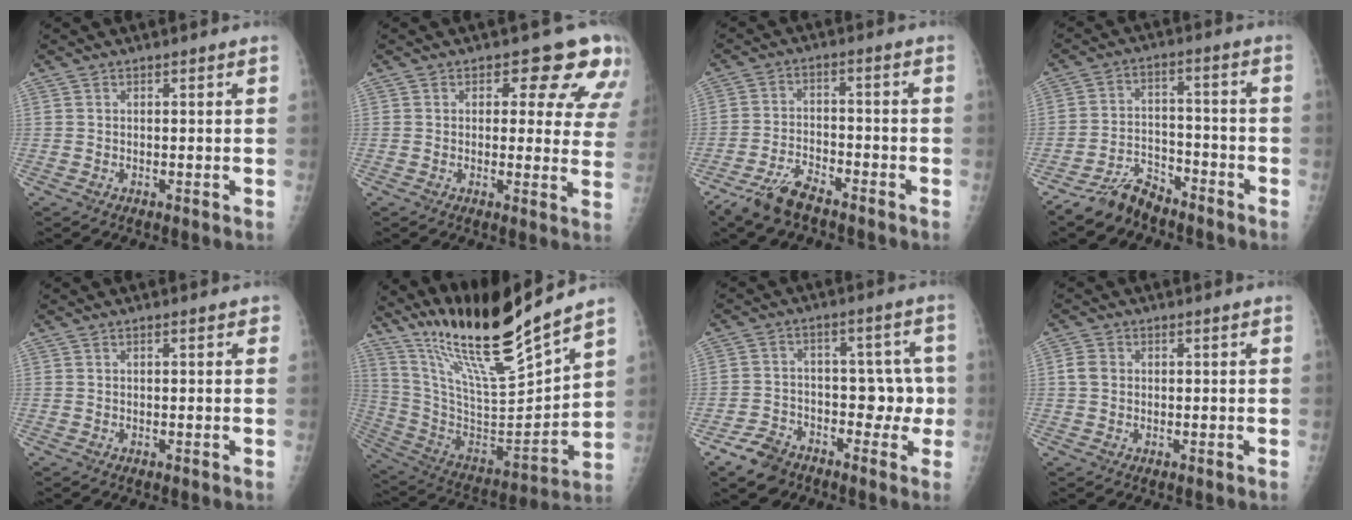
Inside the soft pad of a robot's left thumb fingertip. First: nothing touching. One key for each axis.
{"total": 11.2, "fx": 6.8, "fy": 5.9, "fz": 6.7, "tx": -0.025, "ty": -0.031, "tz": 0.060}
{"total": 7.5, "fx": -5.9, "fy": 2.4, "fz": 3.9, "tx": -0.082, "ty": 0.019, "tz": -0.113}
{"total": 7.3, "fx": -6.3, "fy": 3.1, "fz": 1.9, "tx": -0.023, "ty": 0.044, "tz": -0.120}
{"total": 0.9, "fx": 0.5, "fy": 0.5, "fz": 0.6, "tx": -0.002, "ty": 0.000, "tz": 0.002}
{"total": 21.9, "fx": 18.3, "fy": 1.2, "fz": 12.1, "tx": -0.181, "ty": -0.100, "tz": 0.338}
{"total": 11.1, "fx": -6.1, "fy": 7.4, "fz": 5.6, "tx": -0.044, "ty": 0.068, "tz": -0.099}
{"total": 2.6, "fx": 0.2, "fy": 2.2, "fz": 1.3, "tx": -0.022, "ty": 0.004, "tz": 0.001}